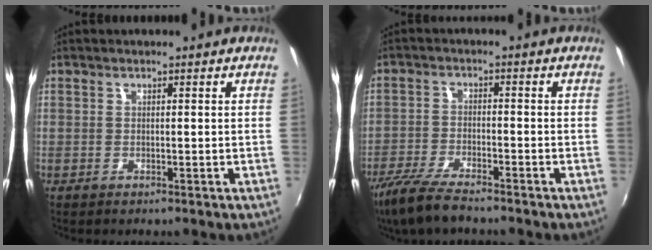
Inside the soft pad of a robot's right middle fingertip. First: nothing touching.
{"total": 10.0, "force": [-8.1, 1.9, 5.5], "torque": [-0.135, -0.030, -0.150]}